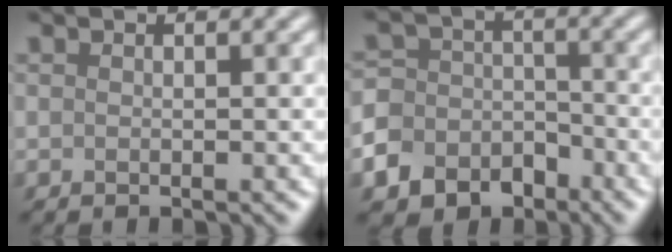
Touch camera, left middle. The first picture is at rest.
{"total": 8.4, "force": [-5.1, 6.5, 1.7], "torque": [-0.024, -0.024, -0.106]}